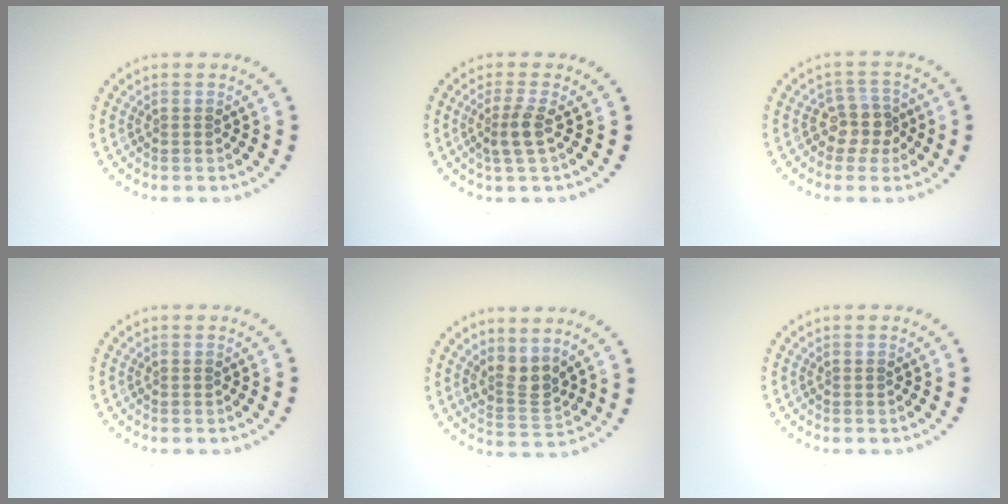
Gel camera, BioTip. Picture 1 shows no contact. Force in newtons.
{"total": 2.3, "press": 1.8, "slide": 1.4}
{"total": 2.6, "press": 2.2, "slide": 1.4}
{"total": 0.0}
{"total": 2.6, "press": 2.0, "slide": 1.7}
{"total": 0.0}